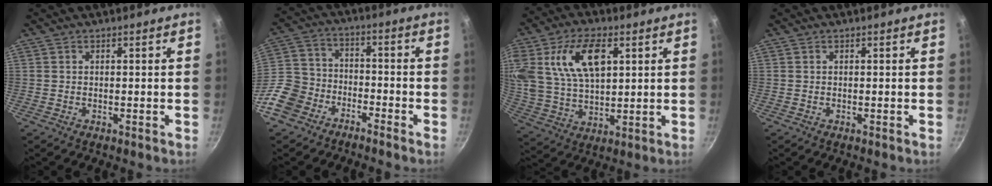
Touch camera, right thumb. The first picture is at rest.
{"total": 11.4, "force": [-7.5, 7.4, 4.4], "torque": [-0.072, 0.073, -0.157]}
{"total": 17.7, "force": [5.9, 10.3, 13.2], "torque": [-0.246, -0.006, 0.115]}
{"total": 0.0}